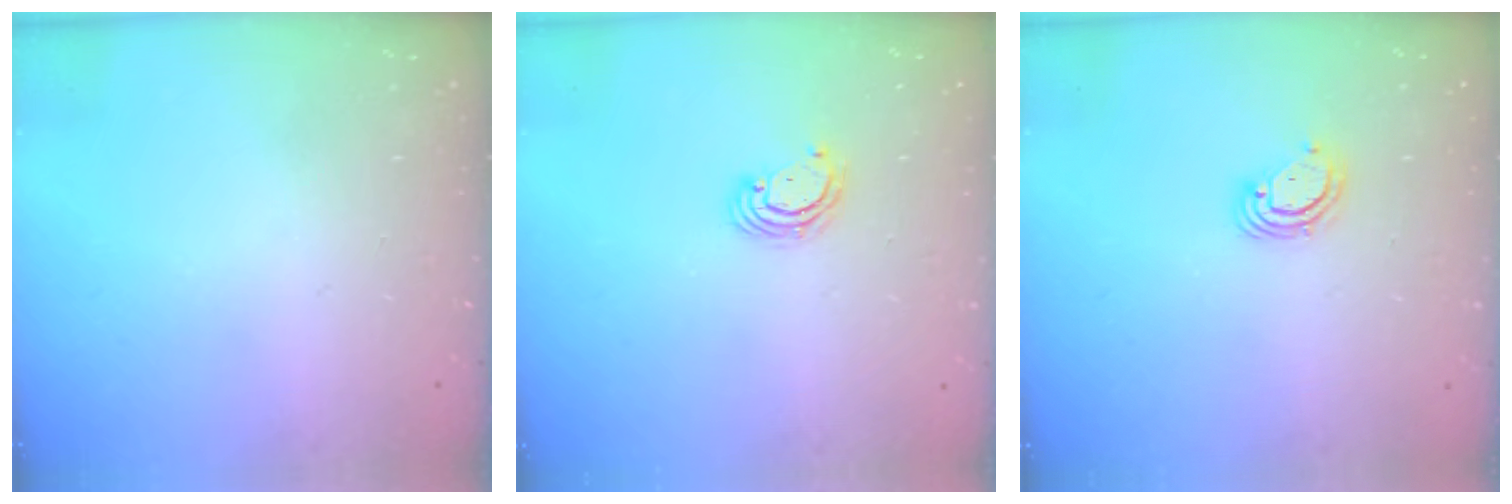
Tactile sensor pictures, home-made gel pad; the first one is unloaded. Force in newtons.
{"total": 3.8, "press": 3.8, "slide": 0.2}
{"total": 3.6, "press": 3.6, "slide": 0.3}